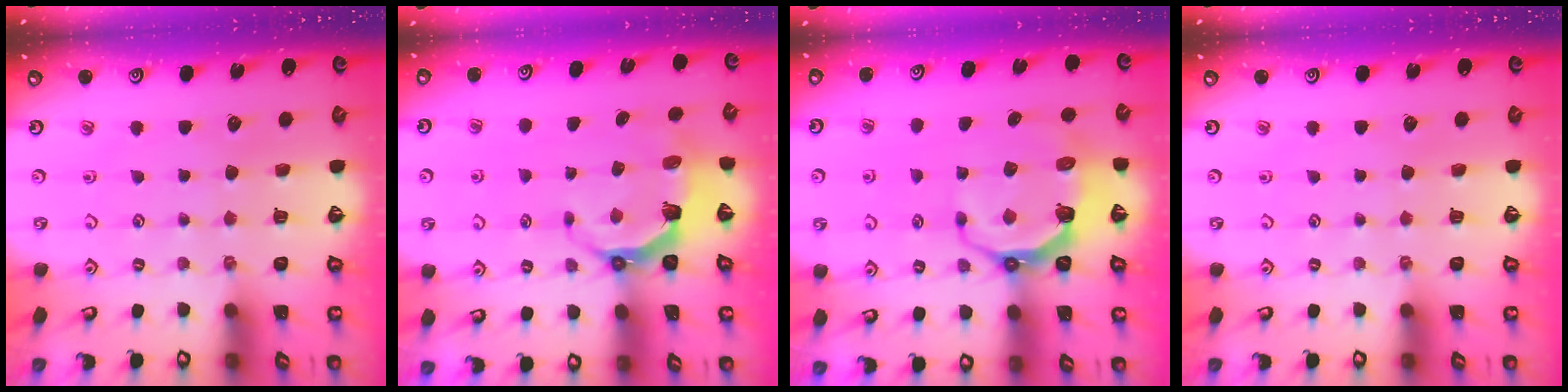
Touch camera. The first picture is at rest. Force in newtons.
{"total": 5.5, "press": 3.9, "slide": 3.8}
{"total": 7.8, "press": 6.4, "slide": 4.4}
{"total": 0.0}